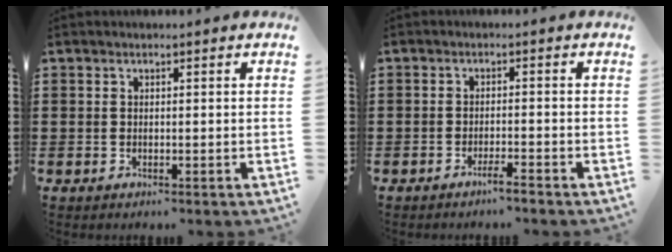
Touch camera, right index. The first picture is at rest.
{"total": 2.3, "force": [-1.9, 0.0, 1.3], "torque": [-0.021, 0.002, -0.035]}